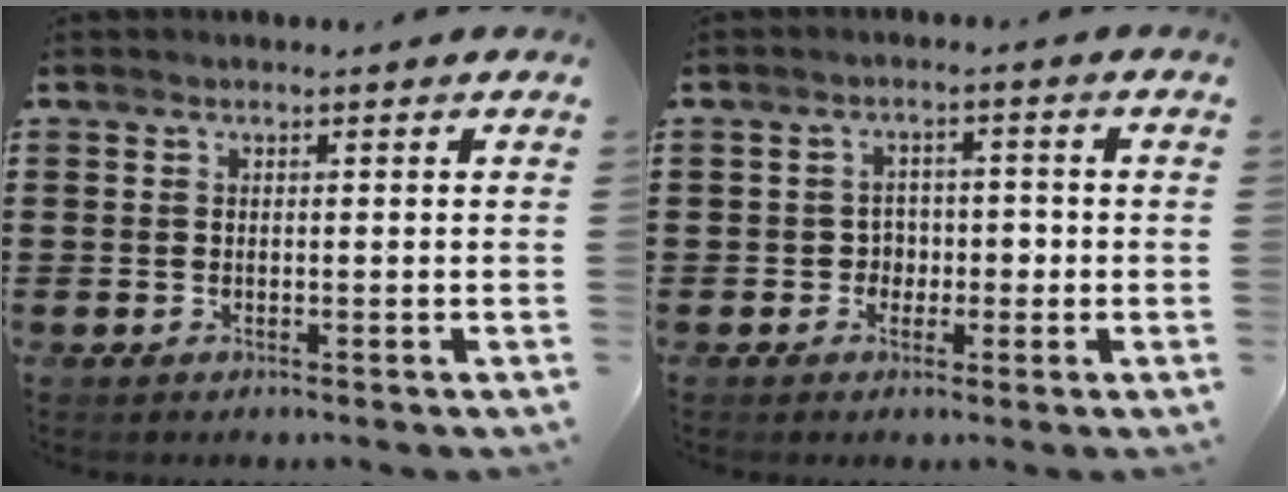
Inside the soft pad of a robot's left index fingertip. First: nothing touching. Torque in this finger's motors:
{"motor_torque": [0.05, 0.02, 0.07, 0.01]}